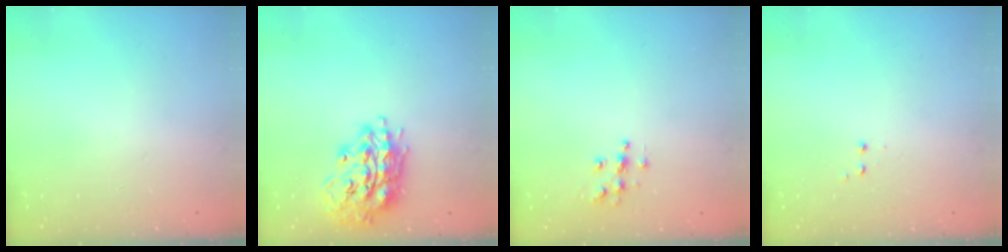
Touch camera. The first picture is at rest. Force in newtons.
{"total": 16.5, "press": 16.4, "slide": 1.9}
{"total": 5.7, "press": 5.7, "slide": 0.4}
{"total": 1.2, "press": 1.1, "slide": 0.5}